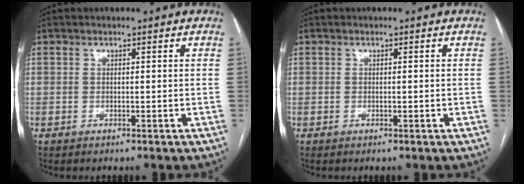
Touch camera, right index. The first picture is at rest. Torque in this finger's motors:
{"motor_torque": [-0.18, 0.29, -0.03, 0.01]}